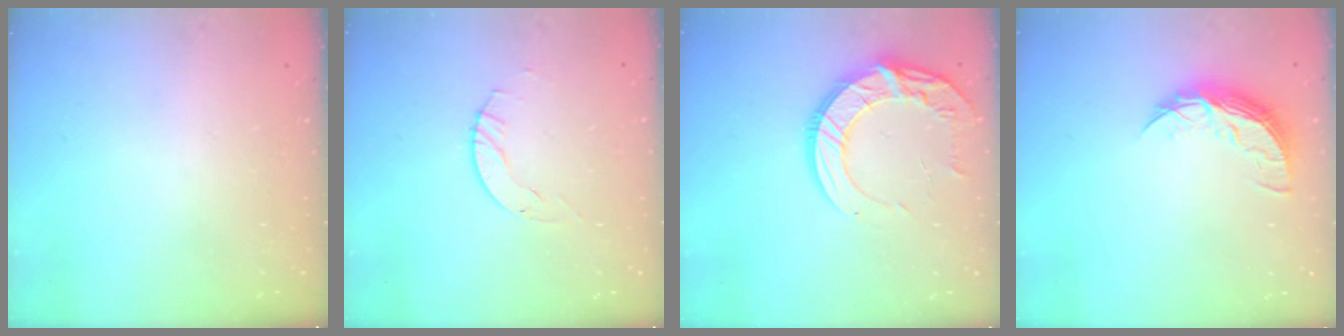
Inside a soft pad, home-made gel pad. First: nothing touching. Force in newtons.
{"total": 2.9, "press": 2.9, "slide": 0.4}
{"total": 13.6, "press": 13.5, "slide": 1.2}
{"total": 8.3, "press": 8.3, "slide": 0.7}